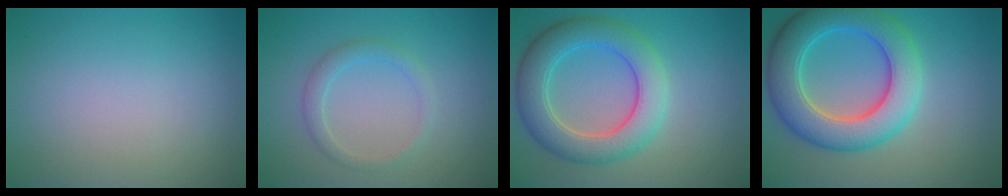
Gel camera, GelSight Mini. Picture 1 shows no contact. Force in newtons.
{"total": 1.9, "press": 1.9, "slide": 0.1}
{"total": 6.4, "press": 6.4, "slide": 0.3}
{"total": 8.2, "press": 8.2, "slide": 0.6}